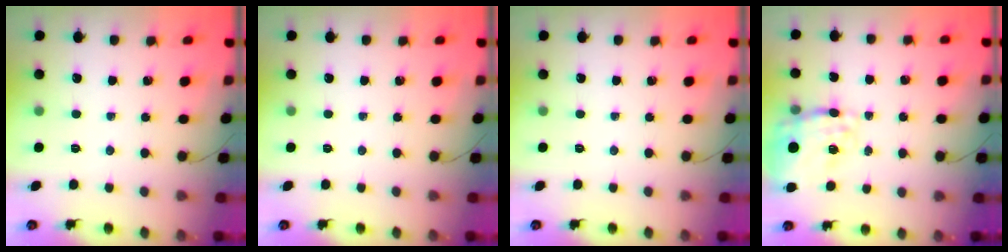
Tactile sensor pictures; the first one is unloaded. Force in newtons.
{"total": 0.0}
{"total": 0.0}
{"total": 21.8, "press": 21.6, "slide": 2.5}